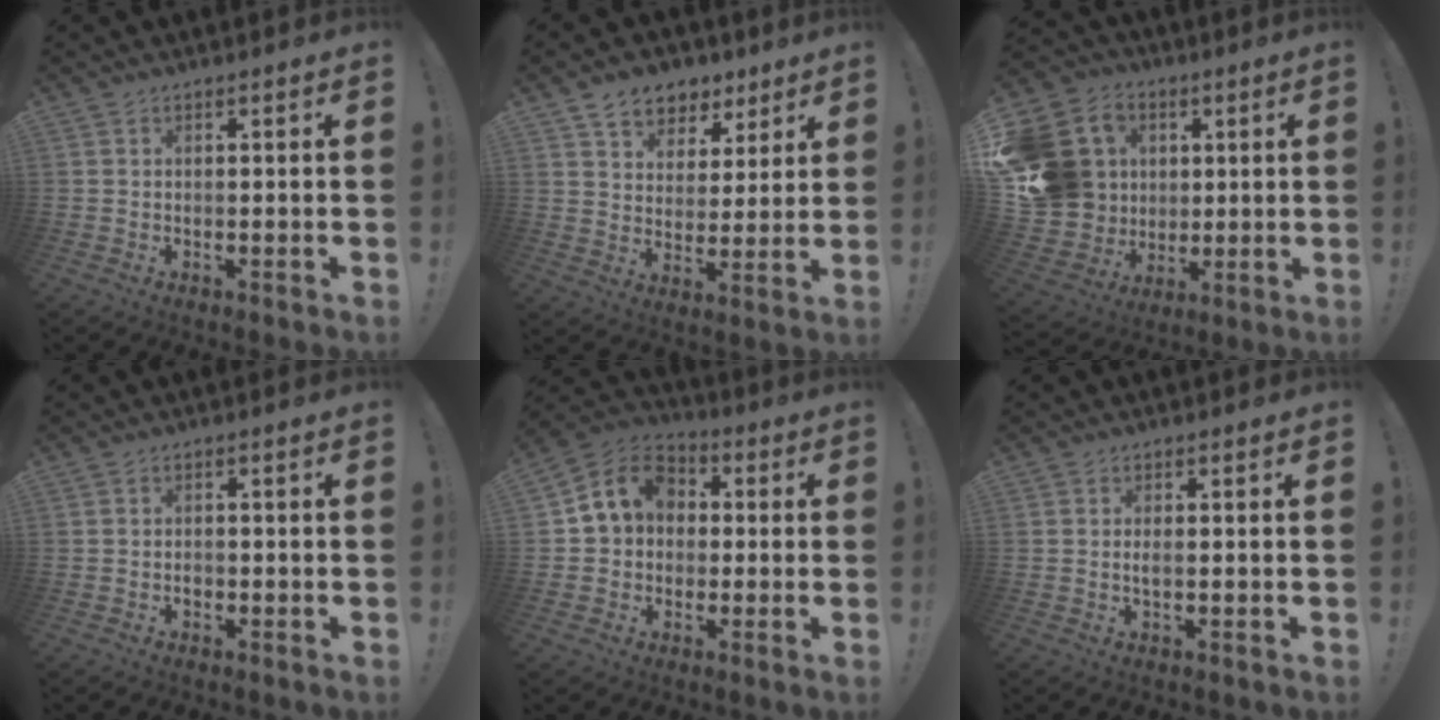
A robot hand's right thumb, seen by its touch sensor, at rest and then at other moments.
{"total": 9.5, "force": [6.7, 6.1, 2.7], "torque": [-0.042, -0.045, 0.129]}
{"total": 18.8, "force": [2.8, 16.8, 7.8], "torque": [-0.142, 0.002, 0.087]}
{"total": 1.2, "force": [-0.7, 0.8, 0.5], "torque": [0.002, 0.000, -0.014]}
{"total": 10.9, "force": [1.8, 9.2, 5.6], "torque": [-0.094, 0.014, 0.041]}
{"total": 1.6, "force": [-0.2, 0.6, 1.4], "torque": [-0.028, 0.001, -0.004]}